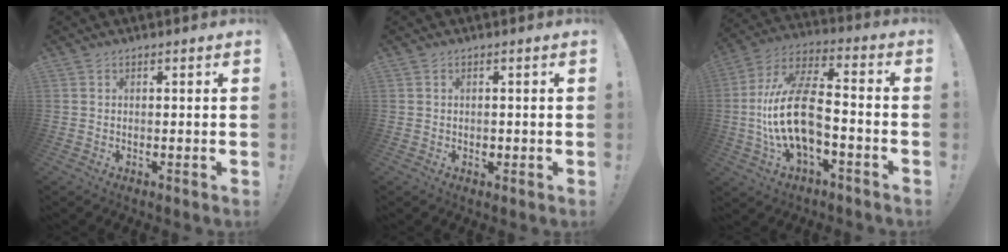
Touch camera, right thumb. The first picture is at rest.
{"total": 0.8, "force": [-0.3, 0.7, 0.3], "torque": [-0.004, 0.002, -0.006]}
{"total": 18.4, "force": [-3.7, 8.4, 15.9], "torque": [-0.311, 0.026, -0.061]}